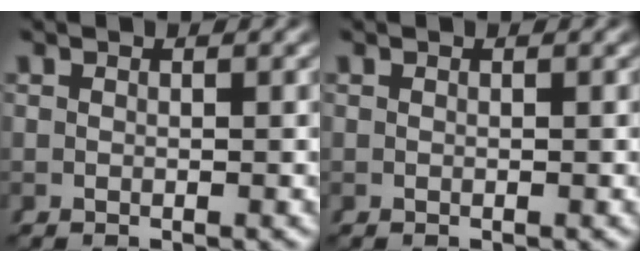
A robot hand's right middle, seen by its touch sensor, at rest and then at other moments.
{"total": 0.0}